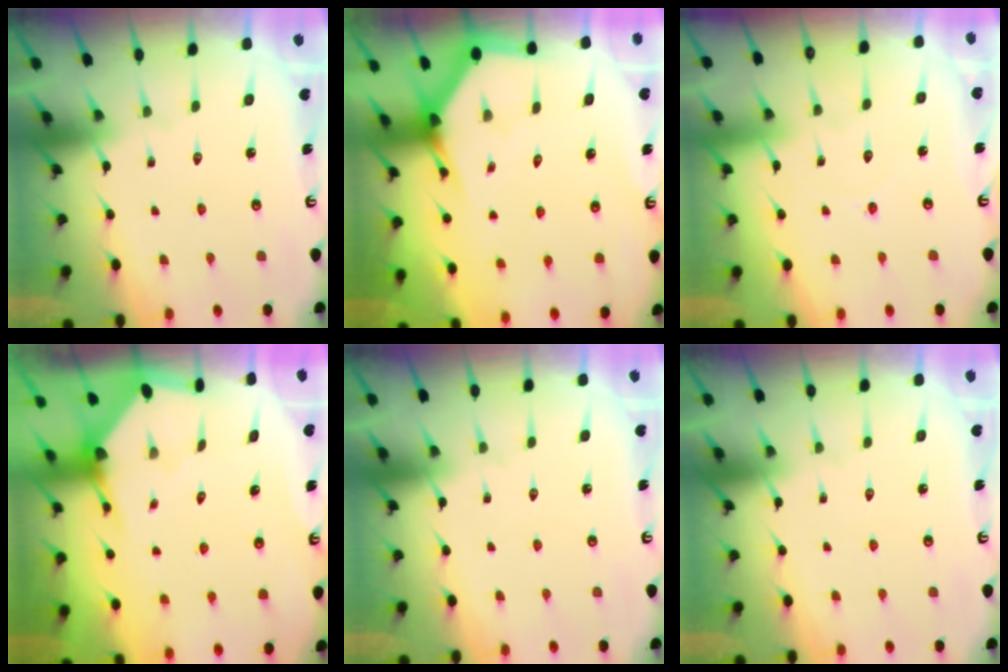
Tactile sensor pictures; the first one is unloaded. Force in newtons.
{"total": 4.0, "press": 4.0, "slide": 0.5}
{"total": 4.7, "press": 4.7, "slide": 0.2}
{"total": 3.1, "press": 3.1, "slide": 0.2}
{"total": 0.0}
{"total": 0.0}